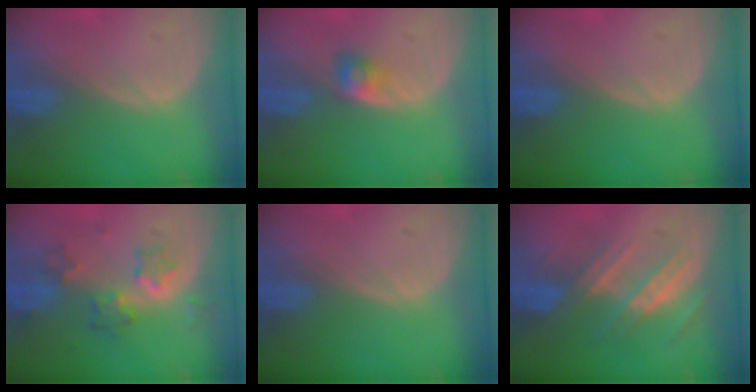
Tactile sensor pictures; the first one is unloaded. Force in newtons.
{"total": 2.9, "press": 2.4, "slide": 1.5}
{"total": 0.0}
{"total": 5.8, "press": 5.7, "slide": 1.2}
{"total": 0.0}
{"total": 7.3, "press": 6.8, "slide": 2.7}